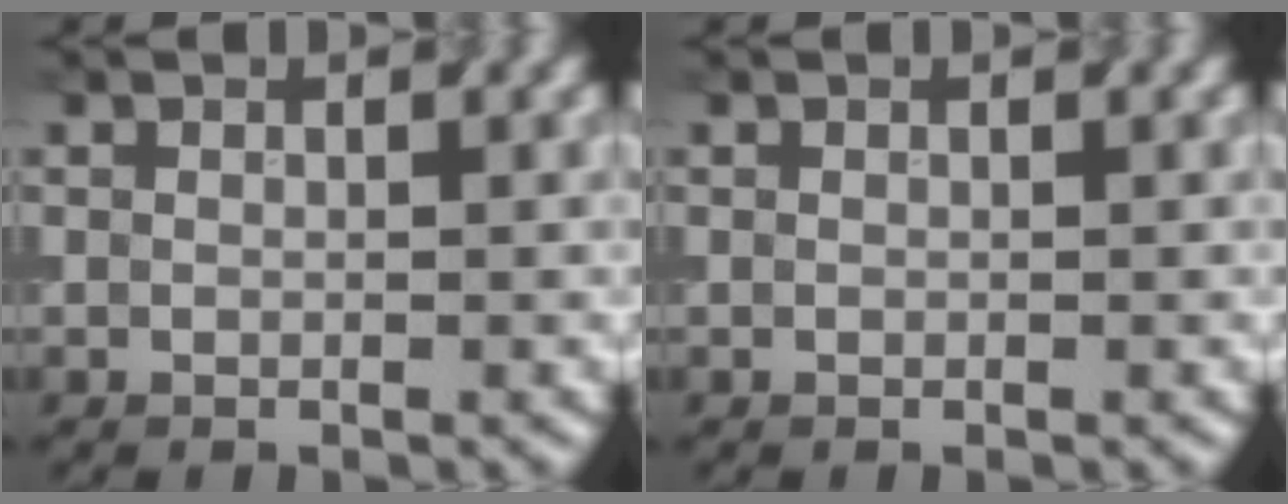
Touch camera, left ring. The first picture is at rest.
{"total": 0.0}